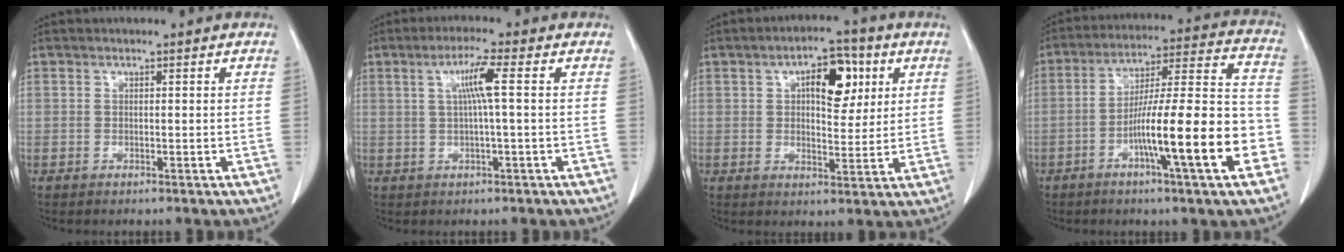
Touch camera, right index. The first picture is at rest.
{"total": 4.8, "force": [0.9, -0.6, 4.7], "torque": [-0.088, 0.007, 0.019]}
{"total": 8.6, "force": [3.1, 4.0, 7.0], "torque": [-0.098, 0.020, 0.045]}
{"total": 17.7, "force": [-6.3, 0.9, 16.5], "torque": [-0.250, 0.011, -0.100]}